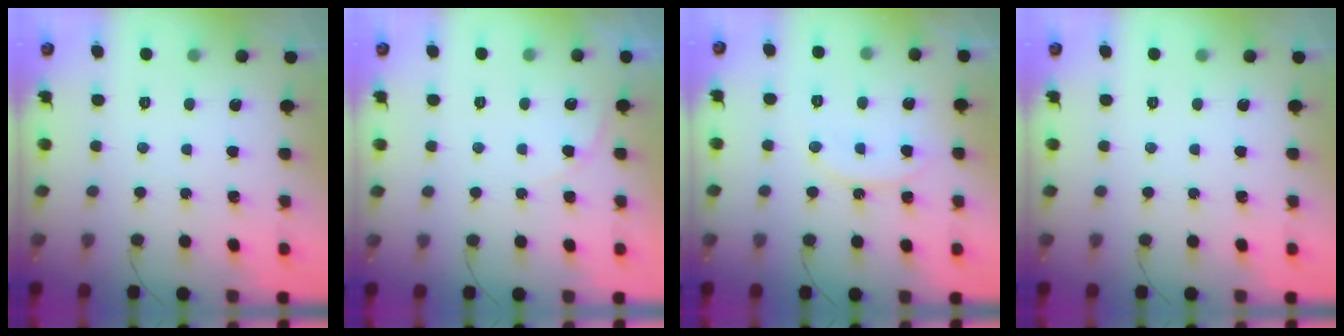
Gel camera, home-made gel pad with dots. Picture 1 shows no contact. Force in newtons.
{"total": 3.3, "press": 3.3, "slide": 0.2}
{"total": 9.2, "press": 9.2, "slide": 0.4}
{"total": 0.0}